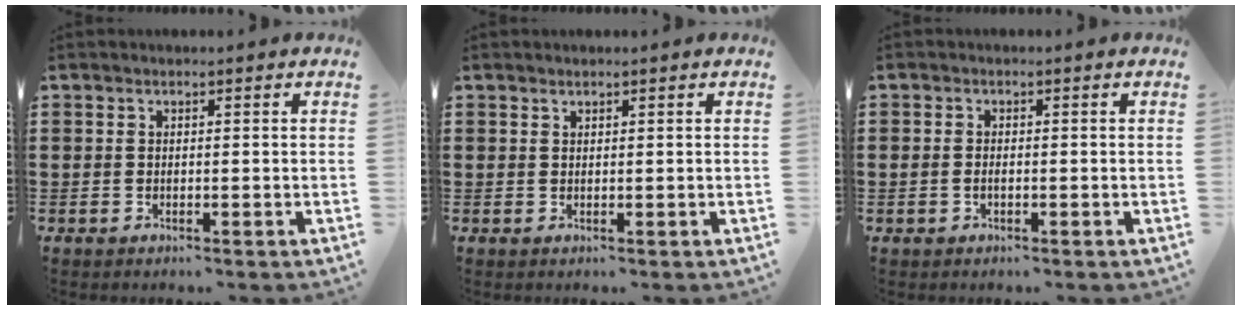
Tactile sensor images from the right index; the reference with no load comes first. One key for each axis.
{"total": 0.5, "fx": 0.5, "fy": 0.3, "fz": 0.0, "tx": -0.001, "ty": 0.002, "tz": 0.009}
{"total": 1.0, "fx": -0.3, "fy": 0.5, "fz": 0.8, "tx": -0.017, "ty": 0.000, "tz": -0.006}